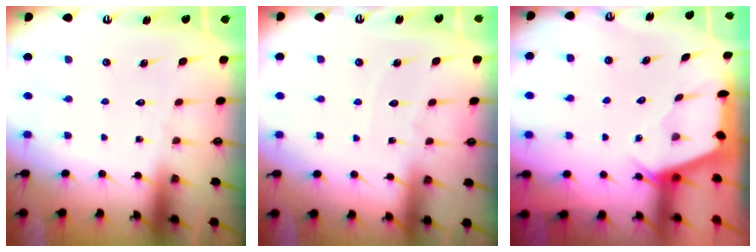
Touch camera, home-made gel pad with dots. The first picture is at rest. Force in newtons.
{"total": 3.5, "press": 3.5, "slide": 0.4}
{"total": 2.4, "press": 2.4, "slide": 0.3}